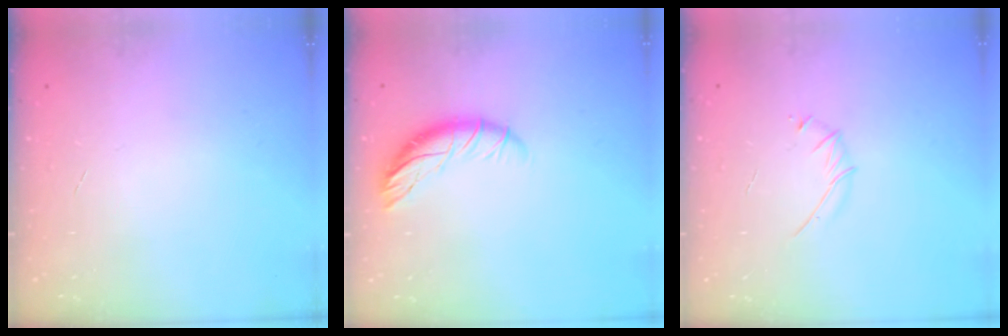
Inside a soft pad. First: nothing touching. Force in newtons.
{"total": 8.9, "press": 8.9, "slide": 0.3}
{"total": 3.3, "press": 3.2, "slide": 0.9}